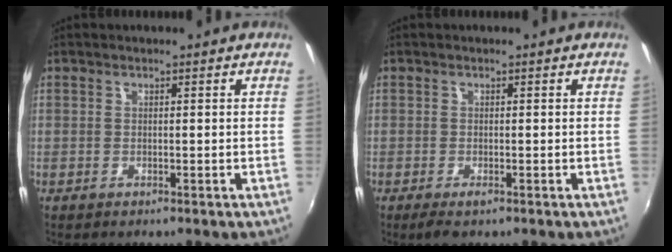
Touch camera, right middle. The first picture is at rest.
{"total": 2.0, "force": [-1.4, 0.5, 1.4], "torque": [-0.029, -0.009, -0.023]}